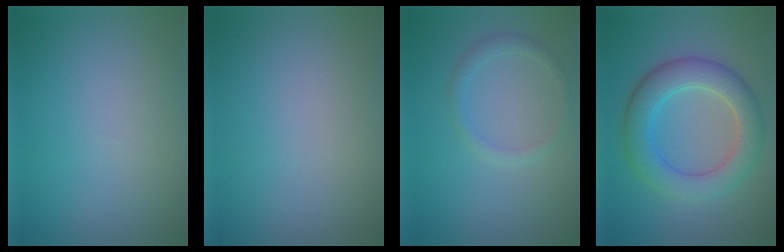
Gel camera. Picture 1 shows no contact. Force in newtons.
{"total": 0.0}
{"total": 1.4, "press": 1.4, "slide": 0.1}
{"total": 5.8, "press": 5.8, "slide": 0.3}